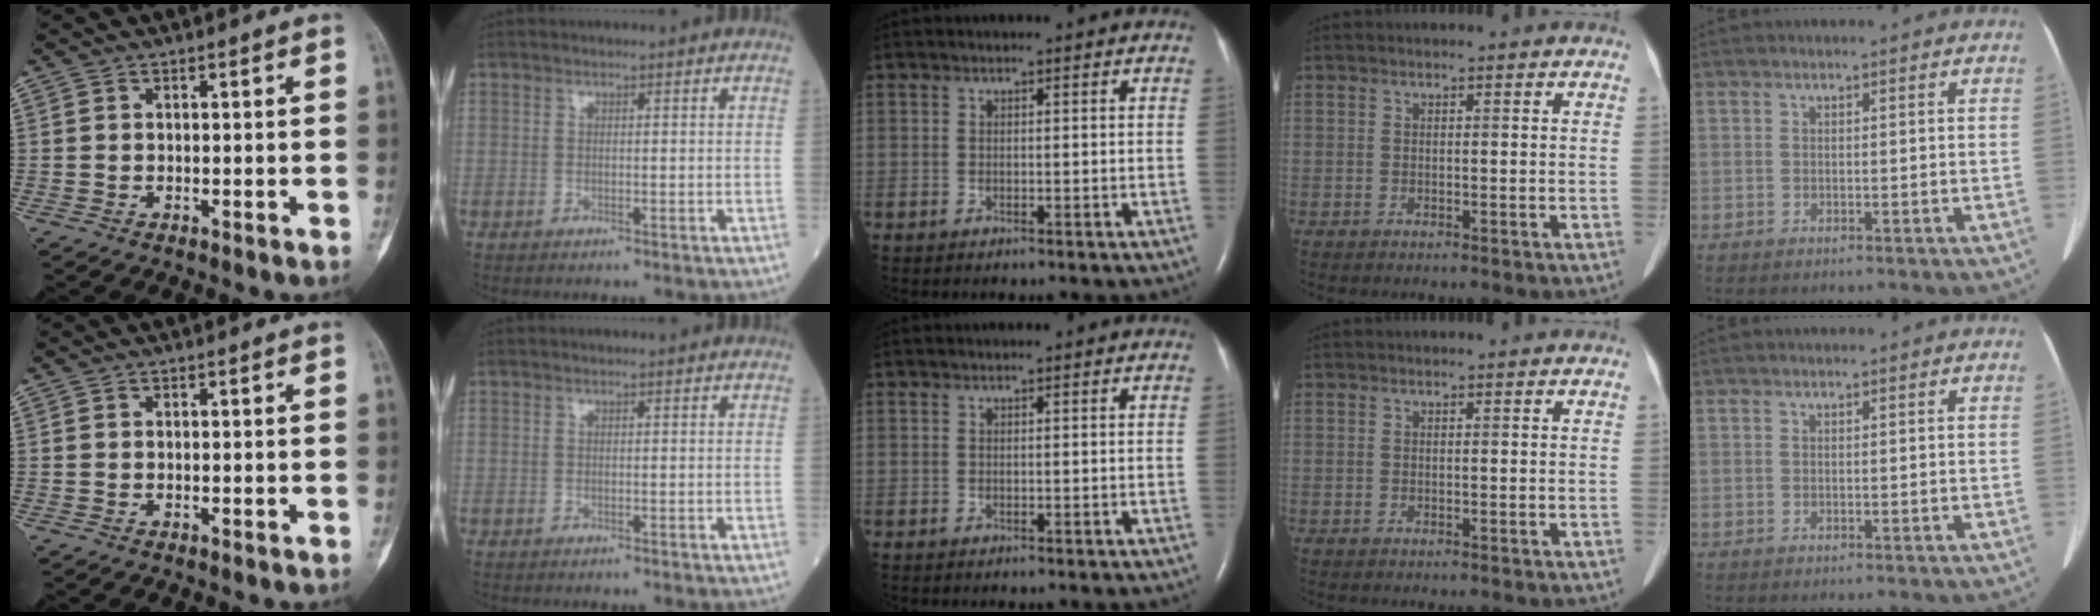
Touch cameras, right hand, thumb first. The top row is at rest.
{}